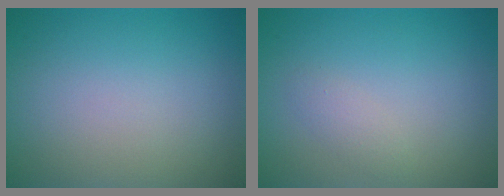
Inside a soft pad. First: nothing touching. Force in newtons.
{"total": 1.1, "press": 1.1, "slide": 0.1}